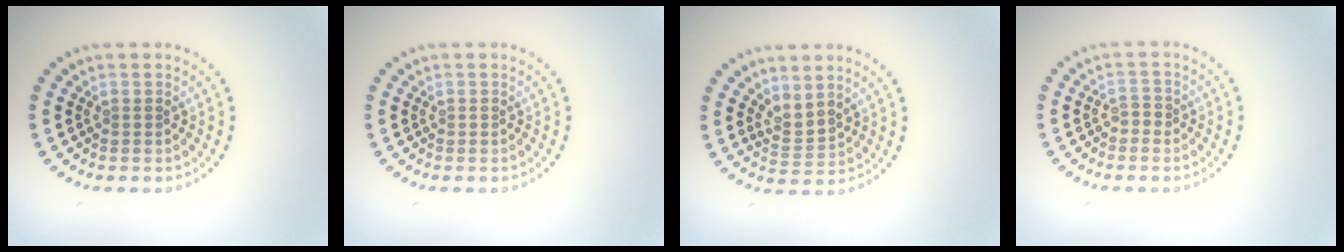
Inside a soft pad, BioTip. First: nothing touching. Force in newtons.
{"total": 0.0}
{"total": 2.1, "press": 1.4, "slide": 1.6}
{"total": 1.0, "press": 0.8, "slide": 0.6}